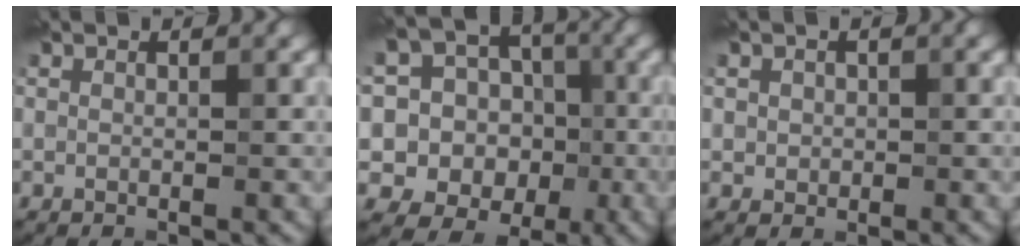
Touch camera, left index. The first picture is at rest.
{"total": 14.8, "force": [-0.7, 14.0, 4.7], "torque": [-0.126, 0.028, -0.023]}
{"total": 1.2, "force": [0.2, 1.1, 0.4], "torque": [-0.006, -0.004, 0.004]}